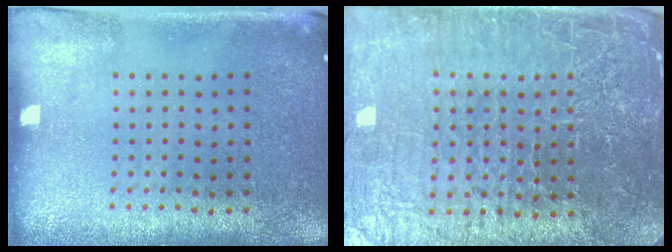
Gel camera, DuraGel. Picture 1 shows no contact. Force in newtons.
{"total": 6.2, "press": 5.6, "slide": 2.8}